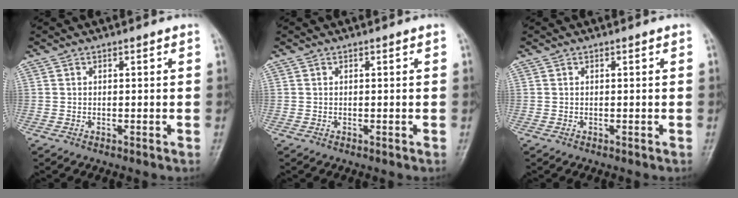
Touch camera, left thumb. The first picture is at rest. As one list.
[{"total": 0.0}, {"total": 0.0}]